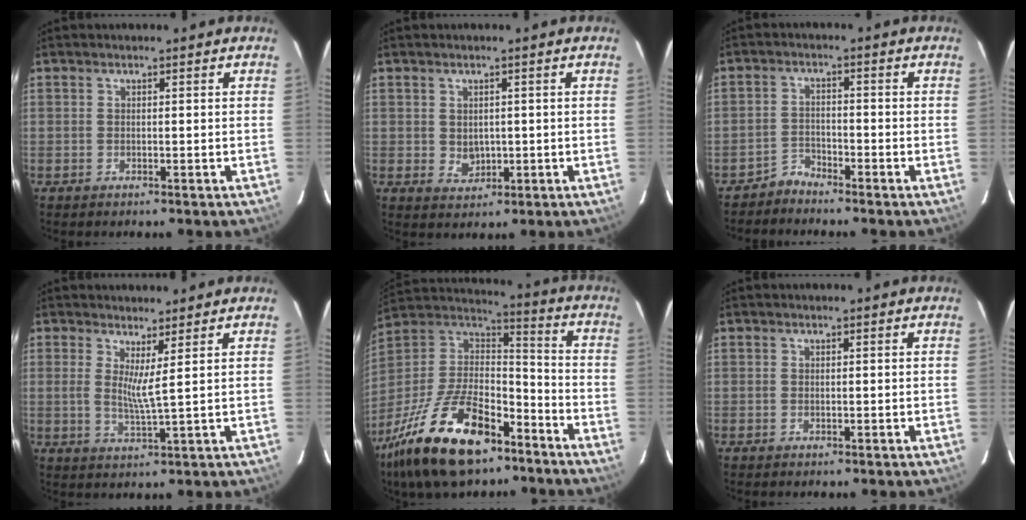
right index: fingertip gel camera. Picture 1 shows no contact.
{"total": 3.0, "force": [0.1, 2.6, 1.5], "torque": [-0.023, -0.001, 0.008]}
{"total": 2.8, "force": [-2.7, 0.7, -0.6], "torque": [0.011, 0.006, -0.053]}
{"total": 3.6, "force": [1.8, -0.6, 3.1], "torque": [-0.060, -0.017, 0.027]}
{"total": 25.9, "force": [-16.2, 11.5, 16.6], "torque": [-0.343, -0.015, -0.273]}
{"total": 0.0}